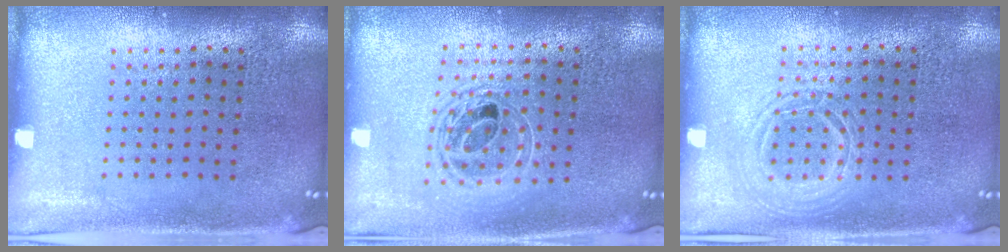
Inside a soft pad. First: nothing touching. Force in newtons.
{"total": 1.7, "press": 1.4, "slide": 0.9}
{"total": 1.1, "press": 1.0, "slide": 0.1}